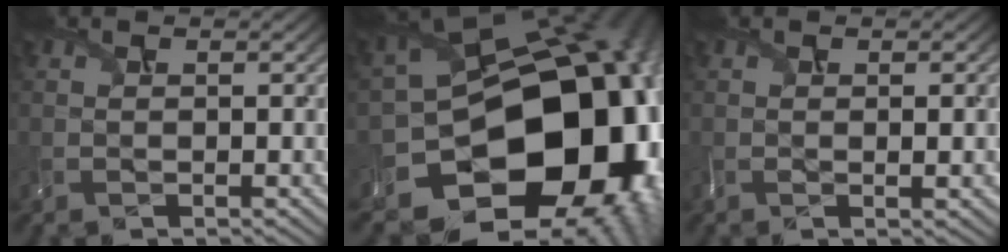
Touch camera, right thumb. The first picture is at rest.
{"total": 20.0, "force": [-5.8, 14.8, 12.2], "torque": [-0.174, -0.042, -0.063]}
{"total": 3.3, "force": [0.0, 0.9, 3.2], "torque": [-0.038, 0.010, 0.004]}